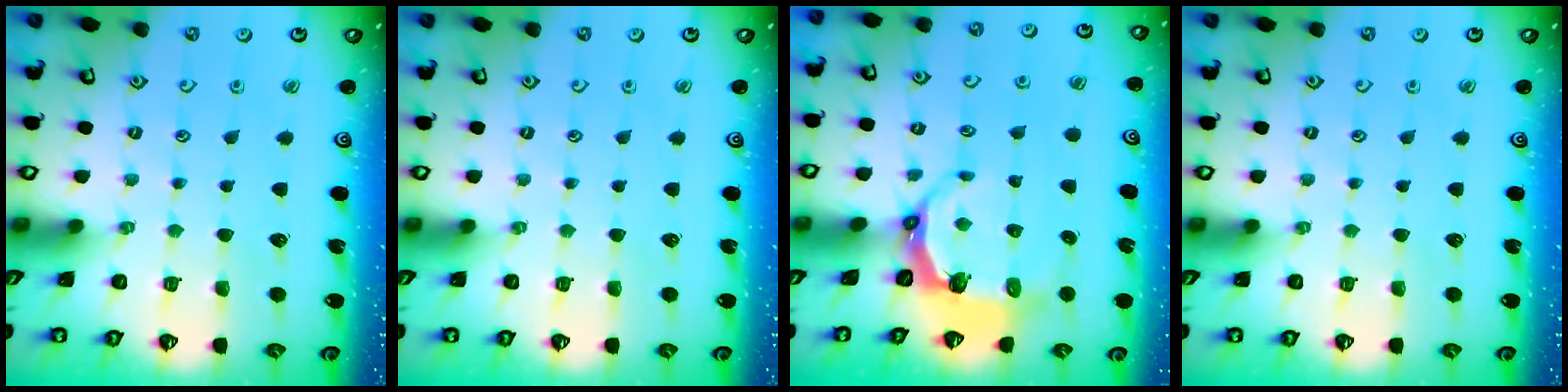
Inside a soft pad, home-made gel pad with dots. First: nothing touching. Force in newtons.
{"total": 0.0}
{"total": 6.0, "press": 4.6, "slide": 3.9}
{"total": 0.0}